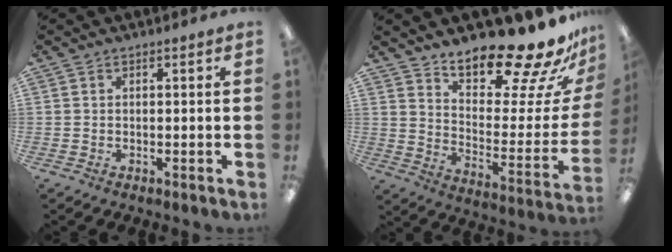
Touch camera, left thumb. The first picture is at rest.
{"total": 19.3, "force": [16.8, 4.6, 8.2], "torque": [-0.113, -0.137, 0.276]}